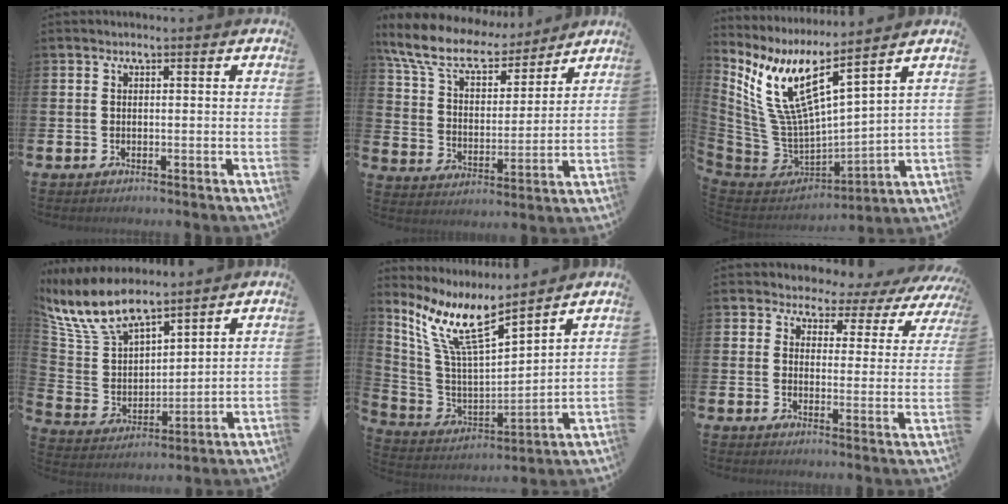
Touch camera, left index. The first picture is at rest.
{"total": 10.2, "force": [8.8, 3.6, 3.8], "torque": [-0.112, -0.055, 0.157]}
{"total": 9.2, "force": [5.8, 2.5, 6.7], "torque": [-0.170, -0.061, 0.100]}
{"total": 10.6, "force": [9.1, 3.4, 4.1], "torque": [-0.128, -0.041, 0.169]}
{"total": 10.4, "force": [7.9, 2.0, 6.4], "torque": [-0.158, -0.043, 0.135]}
{"total": 2.8, "force": [2.1, 1.8, 0.2], "torque": [-0.018, -0.027, 0.026]}